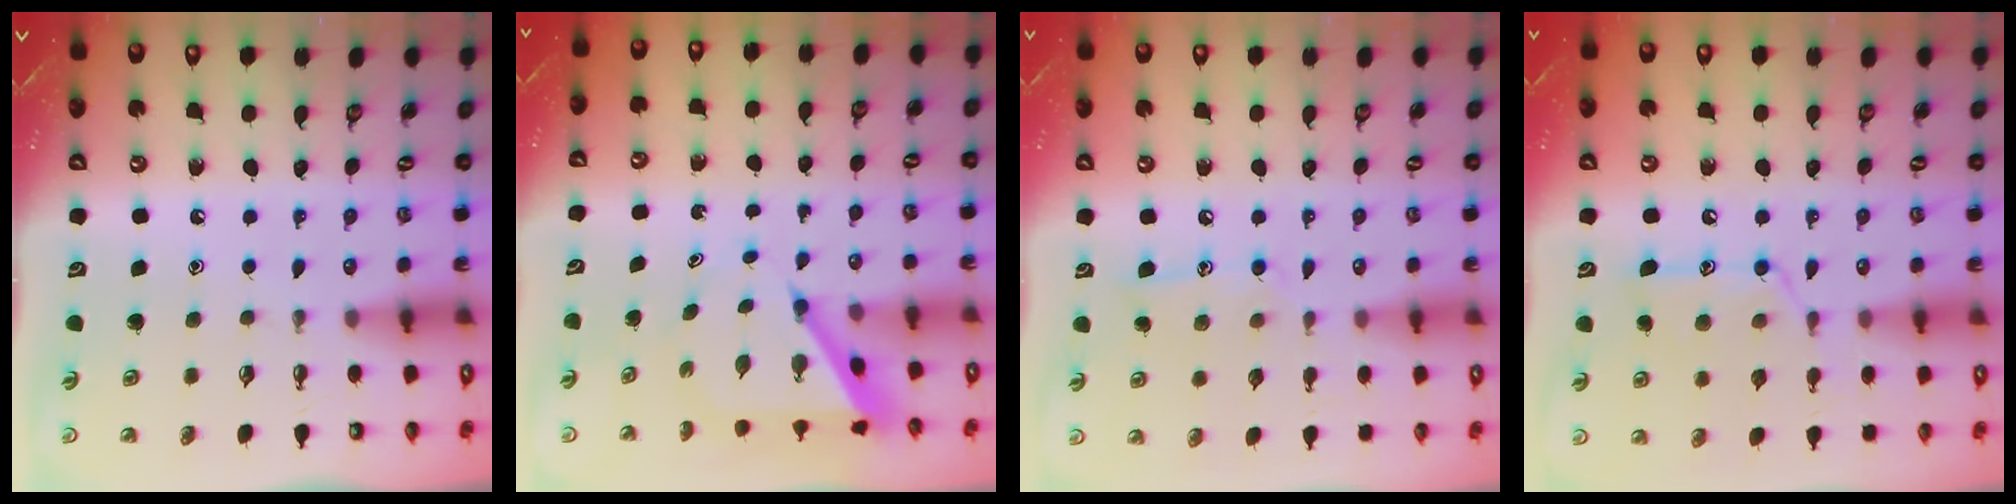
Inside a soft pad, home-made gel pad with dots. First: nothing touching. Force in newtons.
{"total": 6.4, "press": 6.3, "slide": 0.5}
{"total": 9.1, "press": 9.1, "slide": 0.6}
{"total": 13.7, "press": 13.7, "slide": 0.9}